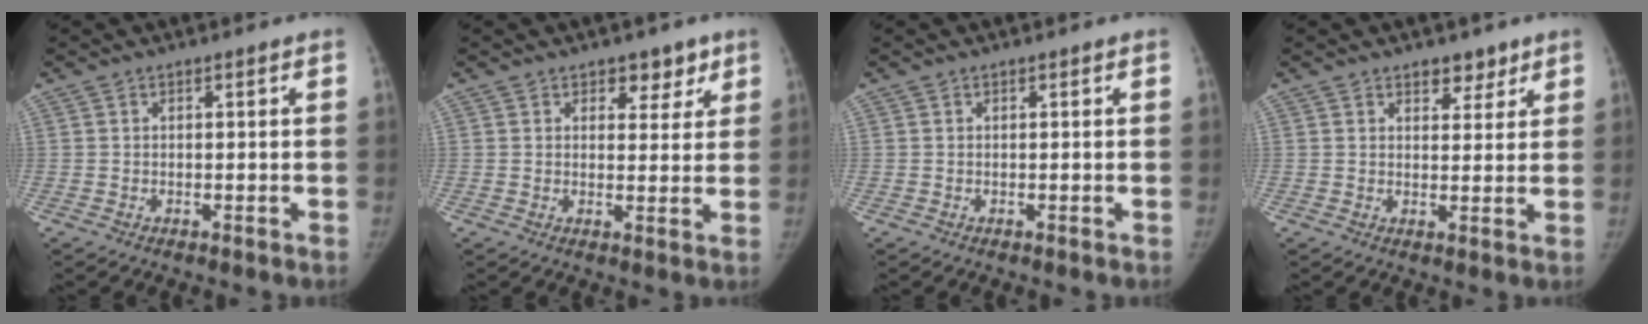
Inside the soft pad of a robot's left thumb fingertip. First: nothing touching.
{"total": 4.6, "force": [2.8, 2.9, 2.0], "torque": [0.009, -0.014, 0.038]}
{"total": 0.0}
{"total": 3.9, "force": [2.7, 2.3, 1.5], "torque": [0.004, -0.016, 0.042]}